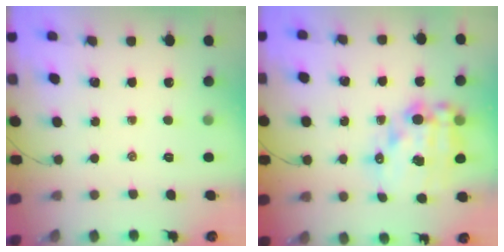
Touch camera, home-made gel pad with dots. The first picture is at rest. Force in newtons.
{"total": 17.5, "press": 17.2, "slide": 3.5}